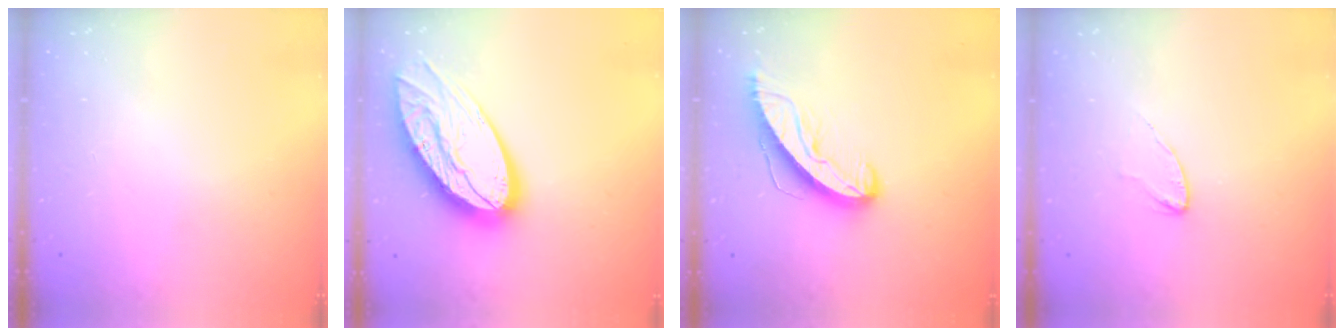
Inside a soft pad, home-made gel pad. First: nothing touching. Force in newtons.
{"total": 22.4, "press": 22.3, "slide": 1.7}
{"total": 9.8, "press": 9.8, "slide": 0.4}
{"total": 3.6, "press": 3.6, "slide": 0.4}